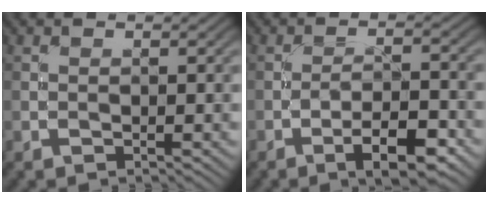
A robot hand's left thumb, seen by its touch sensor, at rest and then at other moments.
{"total": 6.6, "force": [-3.8, 2.0, 5.1], "torque": [-0.078, 0.008, -0.060]}